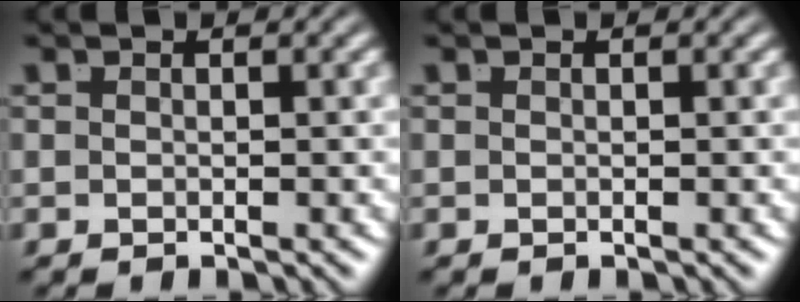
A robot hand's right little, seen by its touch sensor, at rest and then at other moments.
{"total": 0.0}